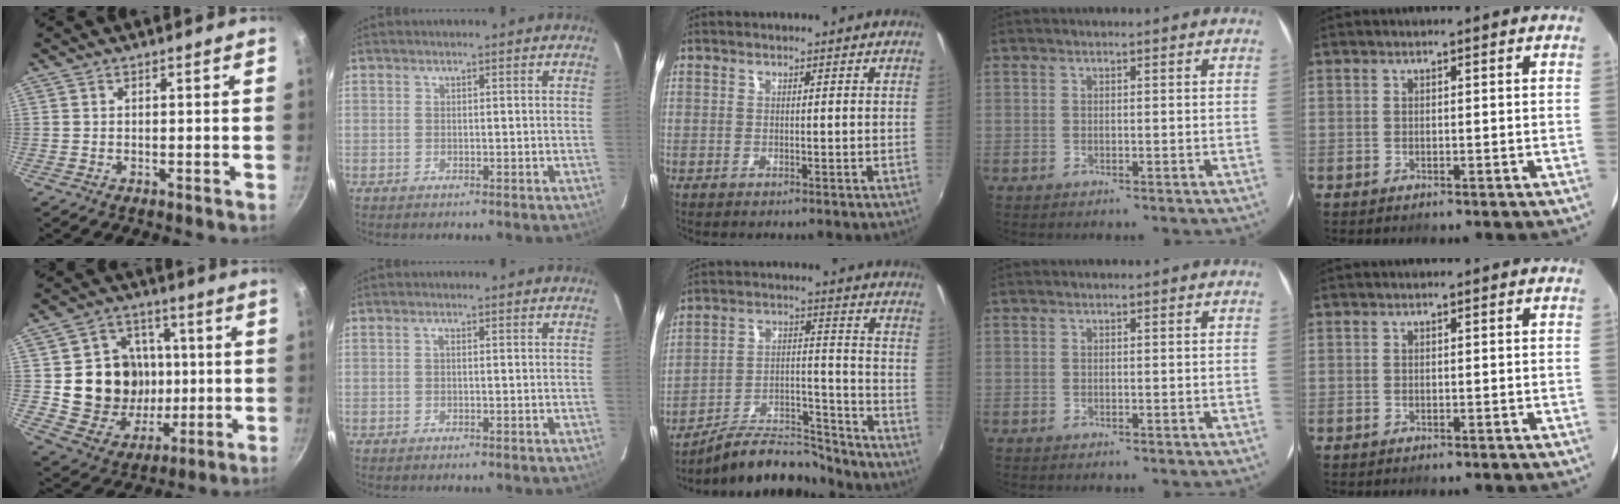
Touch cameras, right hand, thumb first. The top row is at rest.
{"thumb": {"total": 17.8, "force": [0.7, 15.5, 8.6], "torque": [-0.110, 0.008, 0.023]}, "index": {"total": 0.5, "force": [0.0, 0.2, 0.5], "torque": [-0.008, 0.004, -0.002]}, "middle": {"total": 12.9, "force": [-11.9, 3.3, 3.7], "torque": [-0.067, 0.027, -0.192]}}